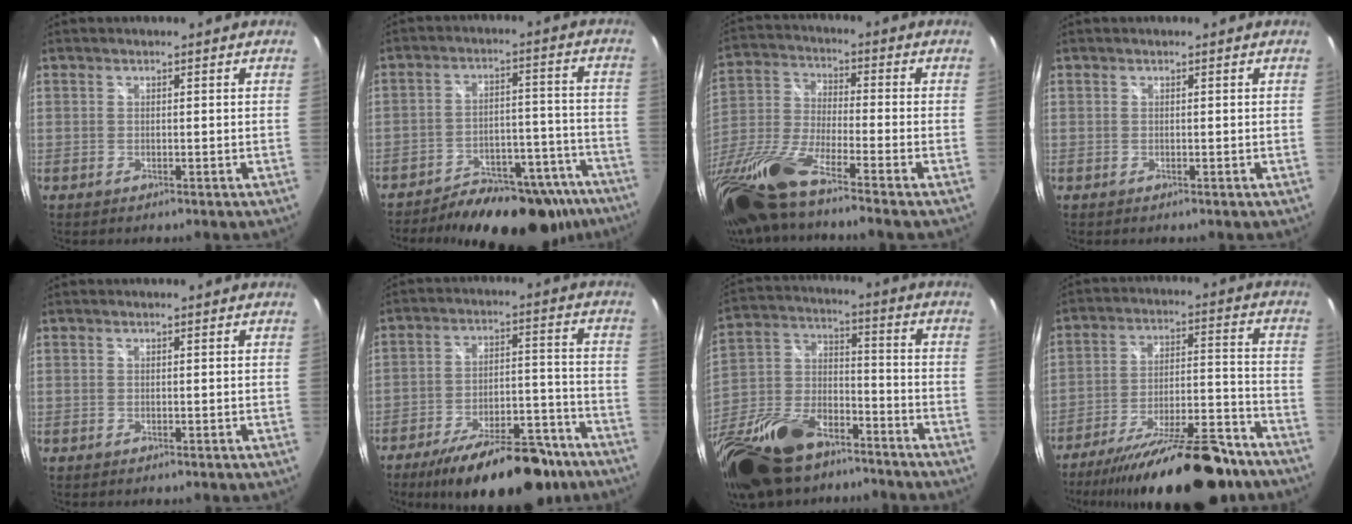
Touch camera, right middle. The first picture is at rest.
{"total": 21.5, "force": [-17.7, 8.6, 8.8], "torque": [-0.125, 0.030, -0.215]}
{"total": 16.7, "force": [-12.1, 1.0, 11.5], "torque": [-0.242, -0.047, -0.242]}
{"total": 0.0}
{"total": 0.0}
{"total": 21.3, "force": [-16.2, 7.6, 11.6], "torque": [-0.190, -0.004, -0.228]}
{"total": 26.2, "force": [-18.2, 12.4, 14.2], "torque": [-0.315, -0.012, -0.311]}
{"total": 24.3, "force": [-19.6, 6.2, 12.9], "torque": [-0.220, -0.025, -0.284]}